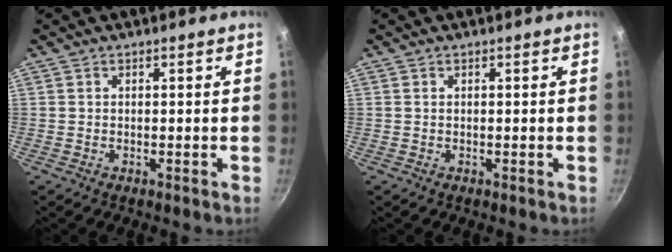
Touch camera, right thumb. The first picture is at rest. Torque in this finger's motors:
{"motor_torque": [-0.56, -0.27, -0.01, 0.21, 0.03]}